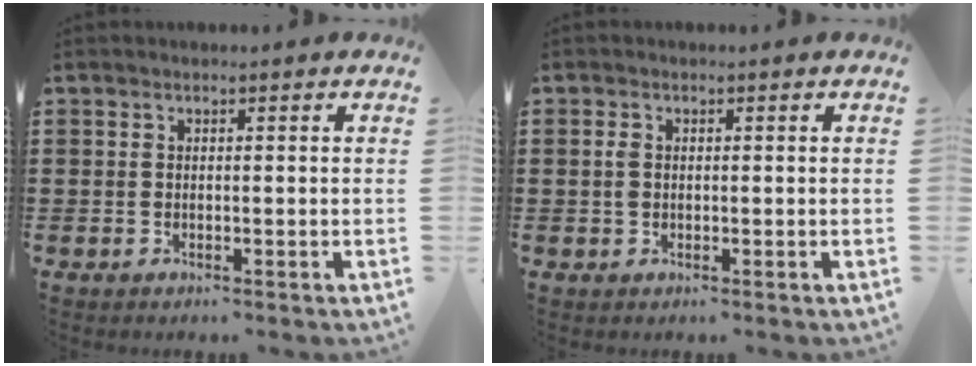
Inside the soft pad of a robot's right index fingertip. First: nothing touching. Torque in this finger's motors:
{"motor_torque": [-0.31, 0.35, 0.02, 0.03]}